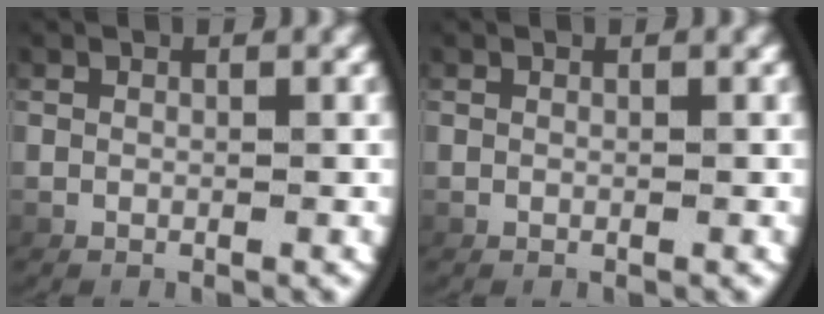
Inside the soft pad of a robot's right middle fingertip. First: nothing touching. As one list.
[{"total": 0.0}]